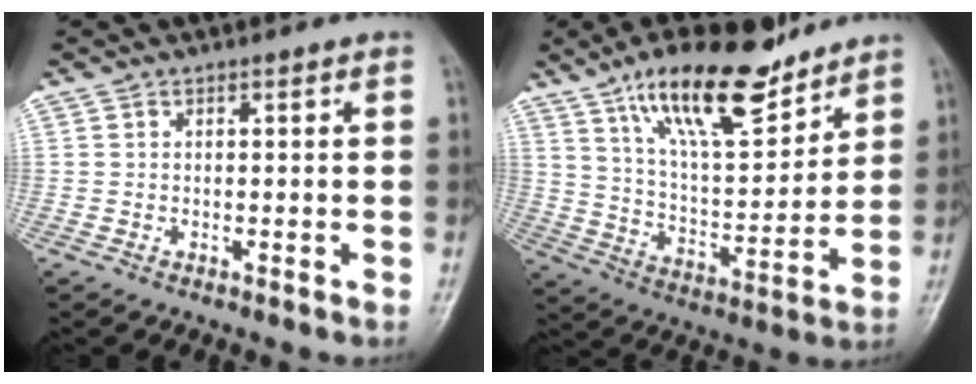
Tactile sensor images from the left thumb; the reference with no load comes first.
{"total": 19.1, "force": [13.1, 6.5, 12.3], "torque": [-0.172, -0.066, 0.231]}